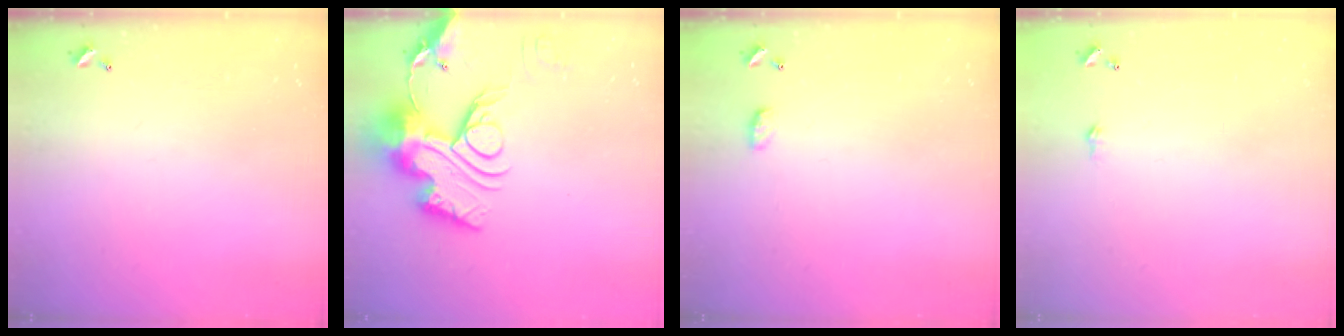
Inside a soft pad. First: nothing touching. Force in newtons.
{"total": 18.7, "press": 18.6, "slide": 1.7}
{"total": 3.4, "press": 3.4, "slide": 0.5}
{"total": 1.8, "press": 1.8, "slide": 0.3}